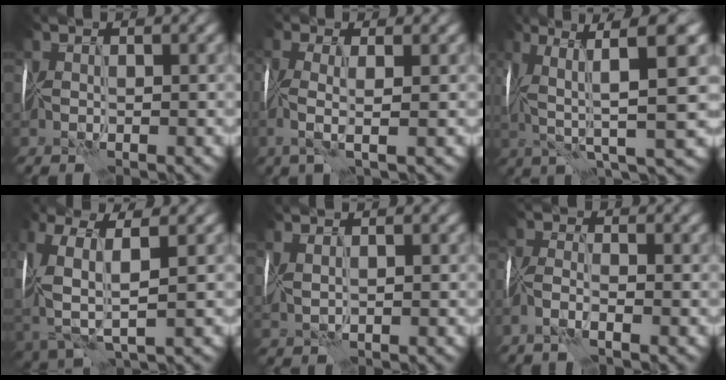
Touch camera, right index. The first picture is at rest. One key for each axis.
{"total": 3.0, "fx": -0.5, "fy": 0.5, "fz": 2.9, "tx": -0.075, "ty": -0.004, "tz": -0.015}
{"total": 9.2, "fx": 1.3, "fy": 1.8, "fz": 8.9, "tx": -0.158, "ty": 0.010, "tz": 0.023}
{"total": 6.6, "fx": 0.0, "fy": 3.1, "fz": 5.8, "tx": -0.140, "ty": -0.003, "tz": -0.004}
{"total": 1.5, "fx": 0.9, "fy": 0.4, "fz": 1.0, "tx": -0.027, "ty": 0.005, "tz": 0.023}
{"total": 2.3, "fx": -1.7, "fy": 0.3, "fz": 1.5, "tx": -0.043, "ty": -0.001, "tz": -0.046}